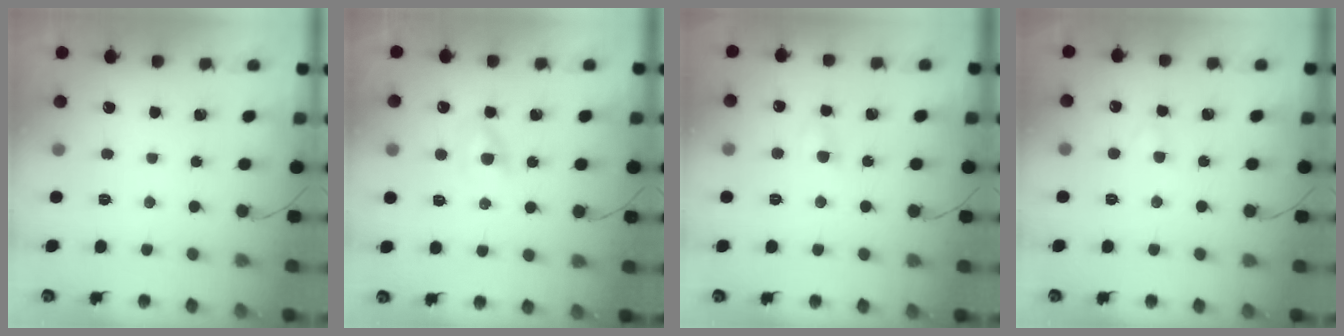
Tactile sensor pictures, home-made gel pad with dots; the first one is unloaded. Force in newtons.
{"total": 2.7, "press": 2.5, "slide": 0.9}
{"total": 2.8, "press": 2.6, "slide": 1.0}
{"total": 1.6, "press": 1.4, "slide": 0.7}